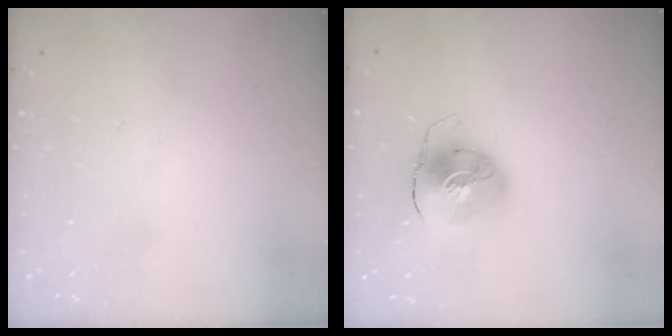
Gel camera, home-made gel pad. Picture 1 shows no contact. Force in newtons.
{"total": 9.3, "press": 9.2, "slide": 1.3}